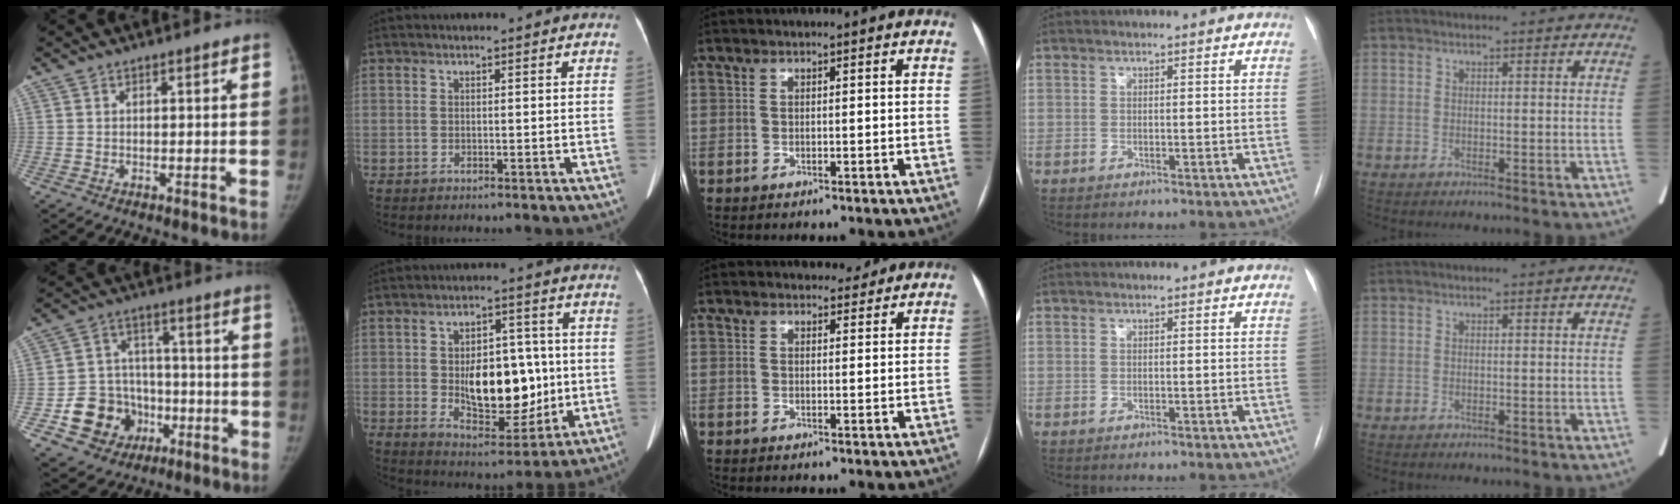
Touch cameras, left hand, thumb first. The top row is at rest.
{"thumb": {"total": 13.0, "force": [-4.5, 11.3, 4.3], "torque": [-0.037, 0.042, -0.064]}, "index": {"total": 12.5, "force": [-0.4, 6.6, 10.6], "torque": [-0.167, 0.004, 0.006]}, "middle": {"total": 2.3, "force": [2.1, 0.8, 0.0], "torque": [0.001, -0.006, 0.025]}}